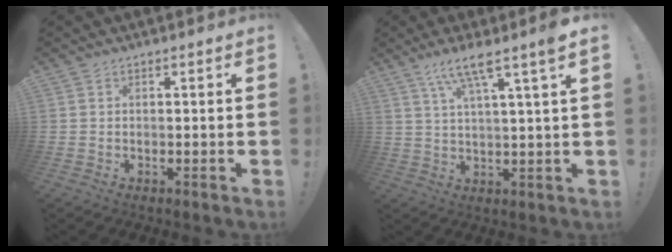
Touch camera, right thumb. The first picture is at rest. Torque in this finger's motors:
{"motor_torque": [0.09, 0.09, 0.49, 0.48, 0.04]}